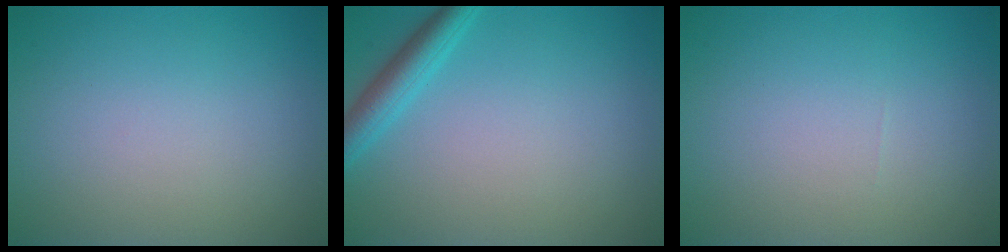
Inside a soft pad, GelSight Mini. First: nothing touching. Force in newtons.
{"total": 2.8, "press": 2.8, "slide": 0.1}
{"total": 0.0}